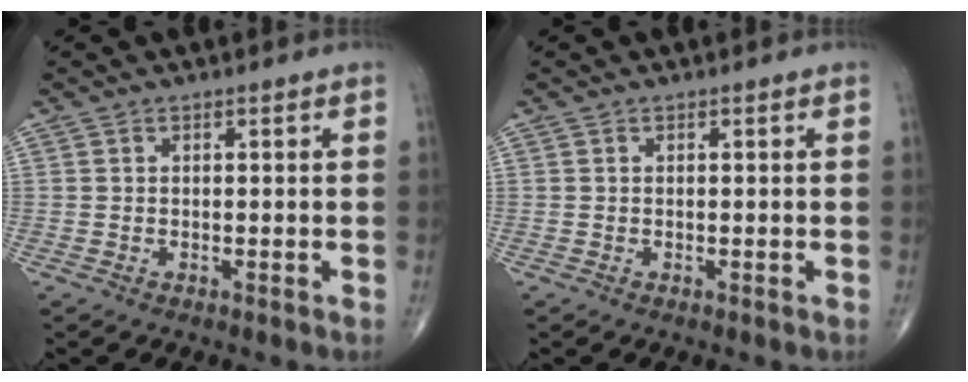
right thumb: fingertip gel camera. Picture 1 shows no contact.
{"total": 0.0}